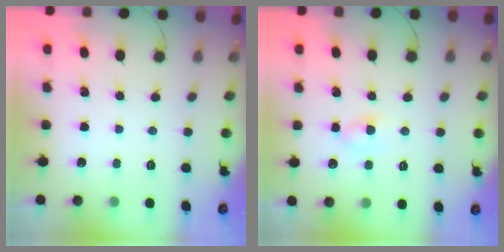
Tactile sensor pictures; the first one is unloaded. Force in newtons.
{"total": 2.9, "press": 2.8, "slide": 0.9}